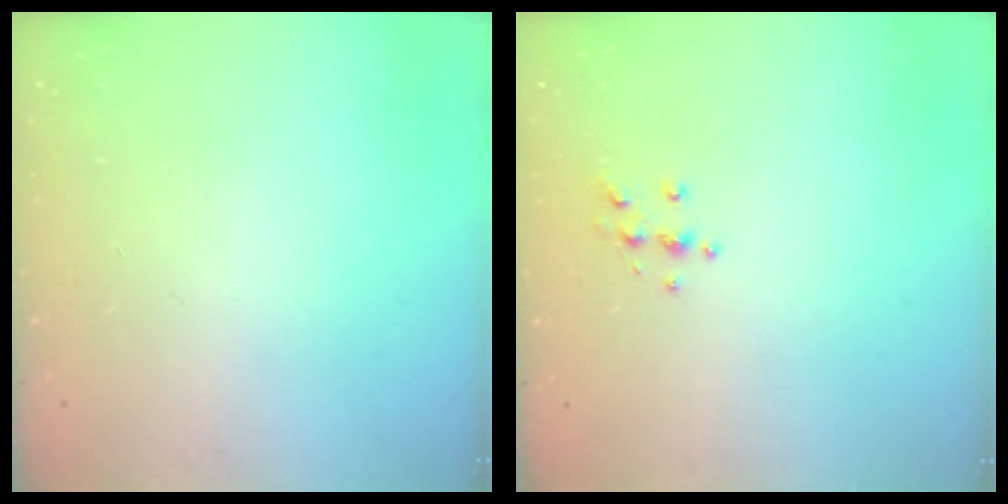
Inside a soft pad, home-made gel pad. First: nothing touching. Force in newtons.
{"total": 5.1, "press": 5.1, "slide": 0.3}